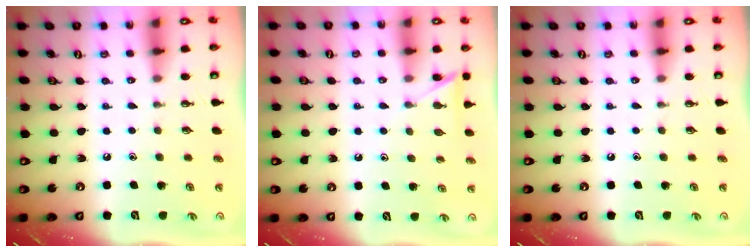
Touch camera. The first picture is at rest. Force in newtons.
{"total": 5.4, "press": 5.3, "slide": 0.6}
{"total": 0.0}